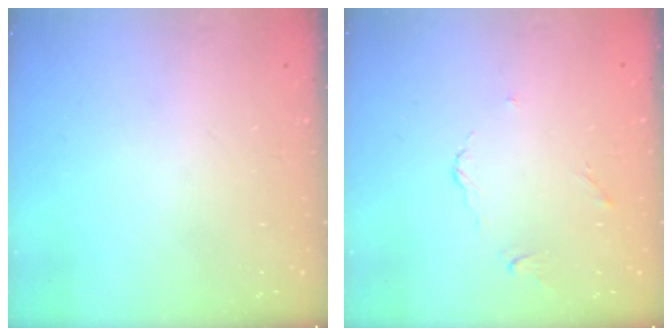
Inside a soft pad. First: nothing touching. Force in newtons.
{"total": 3.4, "press": 3.3, "slide": 0.6}